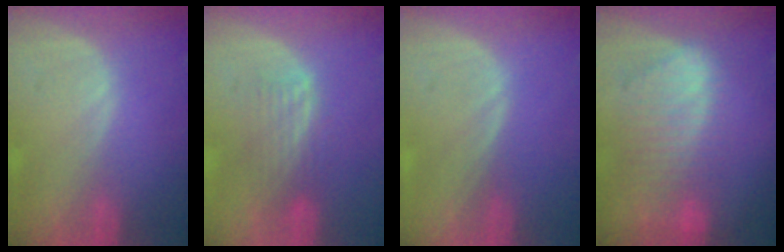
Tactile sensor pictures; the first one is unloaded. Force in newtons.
{"total": 4.3, "press": 3.7, "slide": 2.2}
{"total": 0.0}
{"total": 9.1, "press": 8.0, "slide": 4.3}